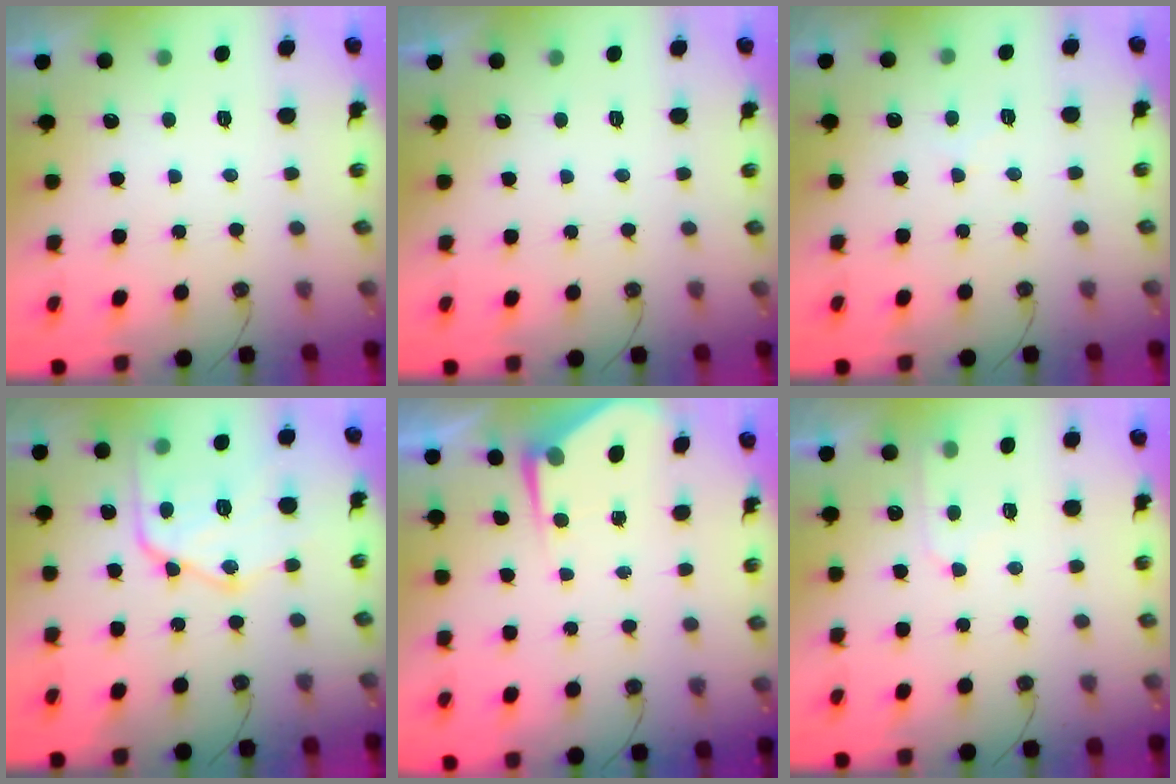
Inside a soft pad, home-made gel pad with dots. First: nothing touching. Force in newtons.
{"total": 0.0}
{"total": 6.5, "press": 6.4, "slide": 0.9}
{"total": 18.9, "press": 18.8, "slide": 2.1}
{"total": 4.9, "press": 4.9, "slide": 0.2}
{"total": 4.8, "press": 4.8, "slide": 0.5}